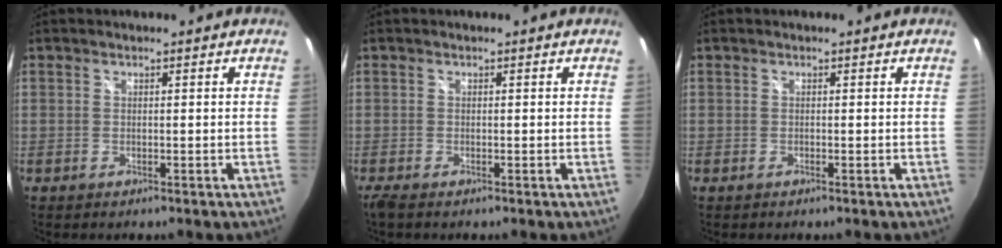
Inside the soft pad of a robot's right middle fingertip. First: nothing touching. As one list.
[{"total": 1.3, "force": [-0.9, 0.1, 0.8], "torque": [-0.019, -0.005, -0.020]}, {"total": 0.0}]